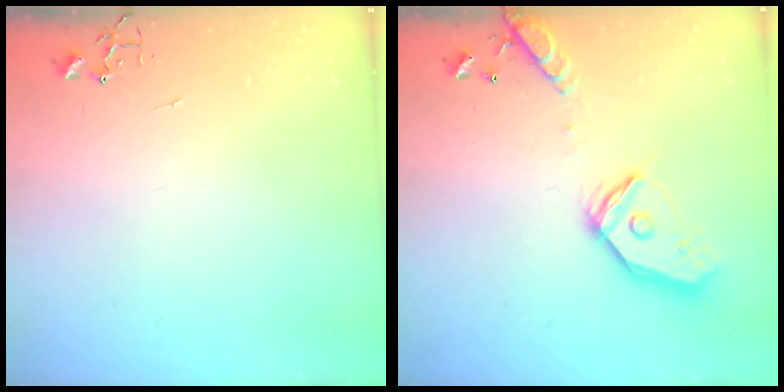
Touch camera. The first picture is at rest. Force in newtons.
{"total": 17.6, "press": 17.4, "slide": 2.7}